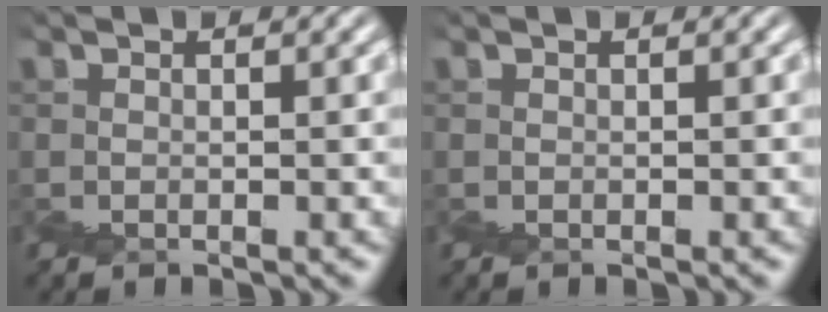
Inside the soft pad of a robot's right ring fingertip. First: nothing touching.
{"total": 0.0}